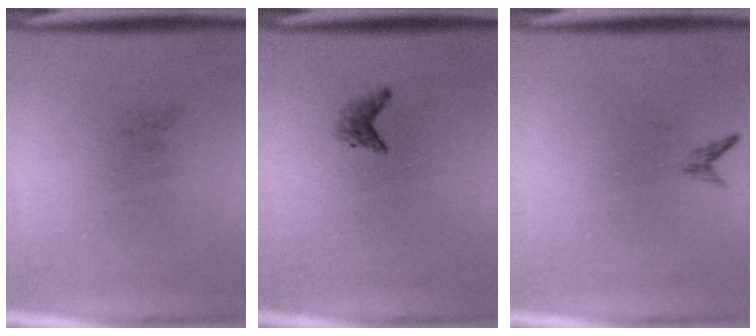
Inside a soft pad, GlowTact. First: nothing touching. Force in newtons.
{"total": 1.1}
{"total": 0.7}